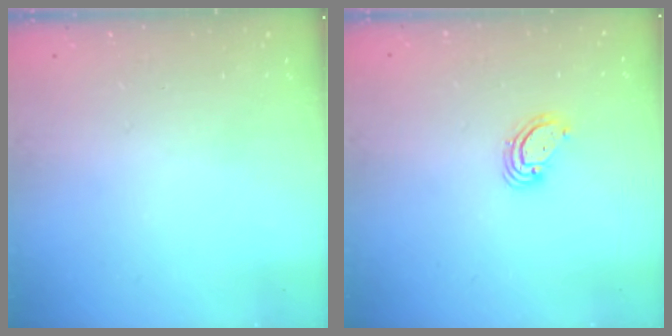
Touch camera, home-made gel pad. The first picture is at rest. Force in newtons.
{"total": 3.0, "press": 3.0, "slide": 0.2}